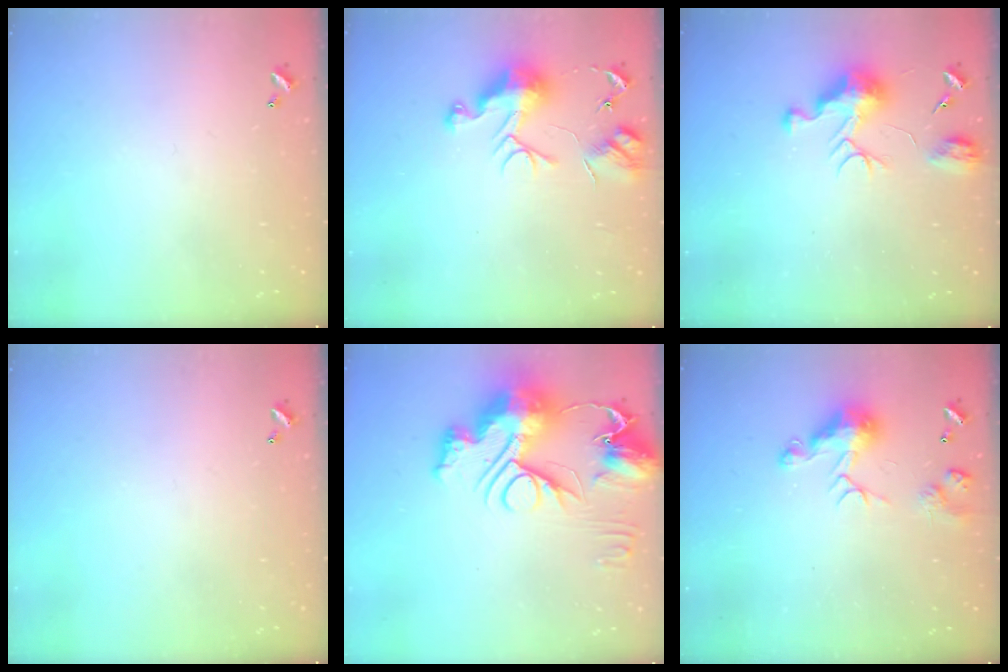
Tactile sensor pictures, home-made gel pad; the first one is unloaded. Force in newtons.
{"total": 9.3, "press": 9.3, "slide": 1.1}
{"total": 9.5, "press": 9.5, "slide": 0.2}
{"total": 0.0}
{"total": 20.0, "press": 19.9, "slide": 1.9}
{"total": 7.9, "press": 7.8, "slide": 0.9}